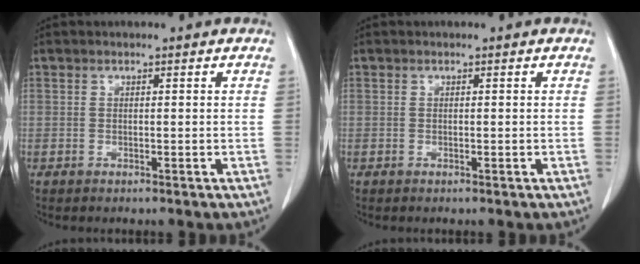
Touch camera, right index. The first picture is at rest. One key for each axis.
{"total": 0.0}